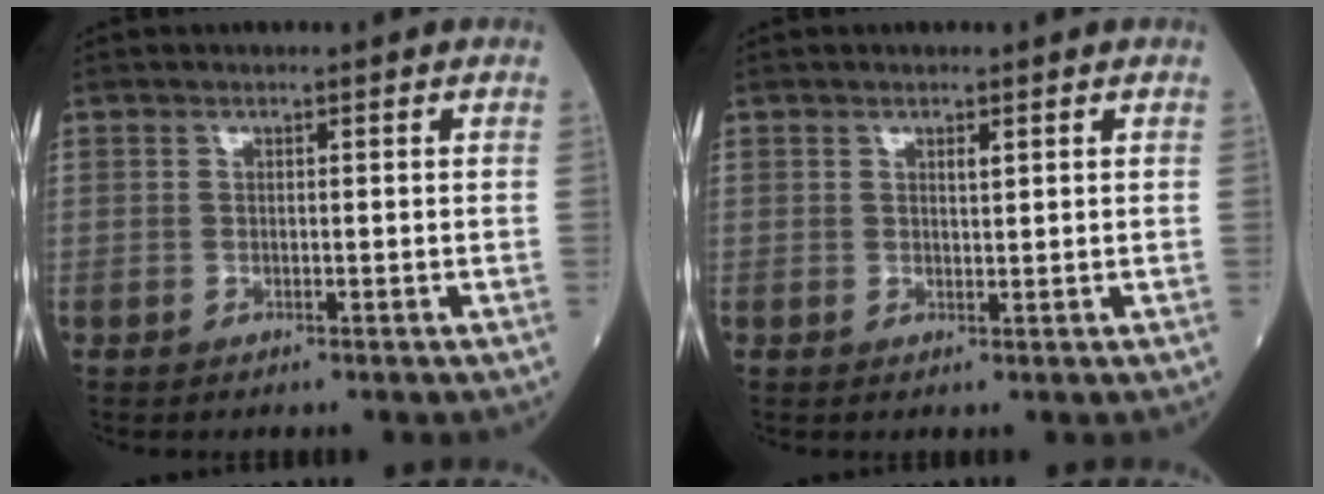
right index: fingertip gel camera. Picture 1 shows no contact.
{"total": 0.9, "force": [0.6, 0.2, 0.7], "torque": [-0.015, -0.004, 0.010]}